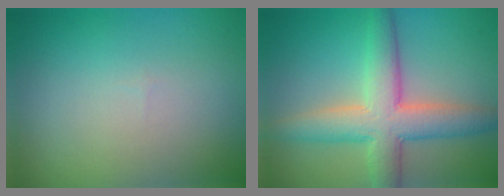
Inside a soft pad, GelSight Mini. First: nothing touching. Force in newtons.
{"total": 6.7, "press": 6.7, "slide": 0.6}